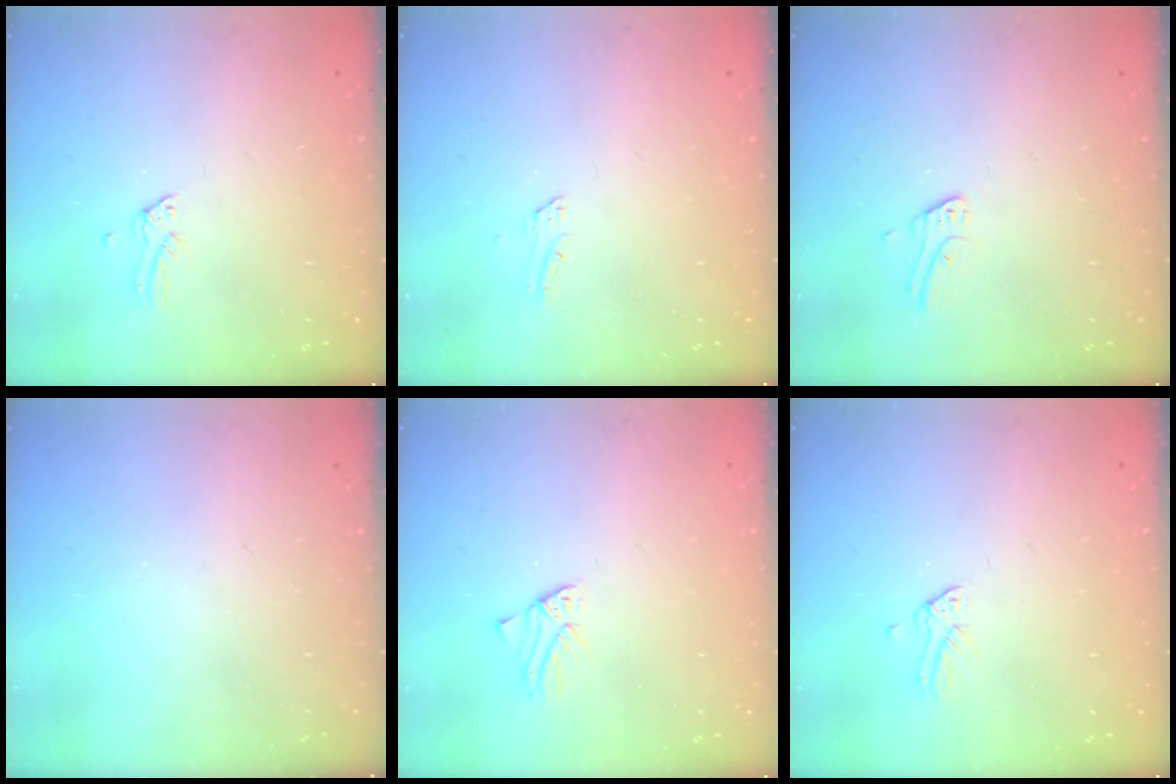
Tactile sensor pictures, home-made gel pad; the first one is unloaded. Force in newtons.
{"total": 1.4, "press": 1.4, "slide": 0.1}
{"total": 2.8, "press": 2.8, "slide": 0.2}
{"total": 0.0}
{"total": 1.2, "press": 1.2, "slide": 0.2}
{"total": 0.0}